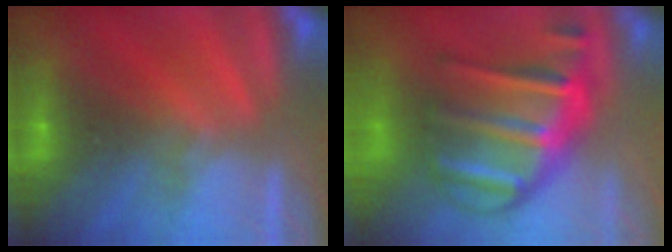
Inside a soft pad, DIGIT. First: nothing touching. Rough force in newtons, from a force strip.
{"total": 6.4}